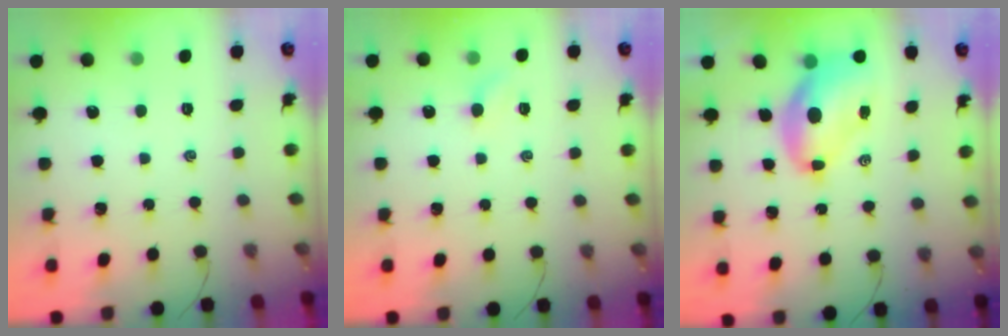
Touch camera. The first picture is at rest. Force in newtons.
{"total": 3.1, "press": 3.0, "slide": 0.7}
{"total": 8.9, "press": 8.5, "slide": 2.7}